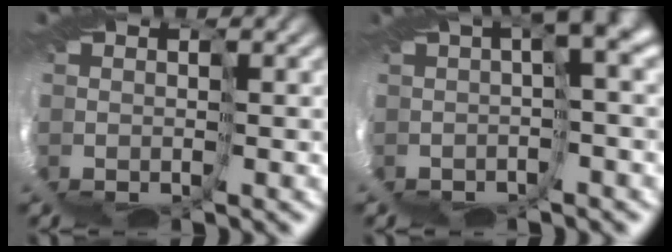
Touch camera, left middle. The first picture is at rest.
{"total": 3.3, "force": [0.4, -2.9, 1.4], "torque": [-0.033, 0.002, 0.003]}